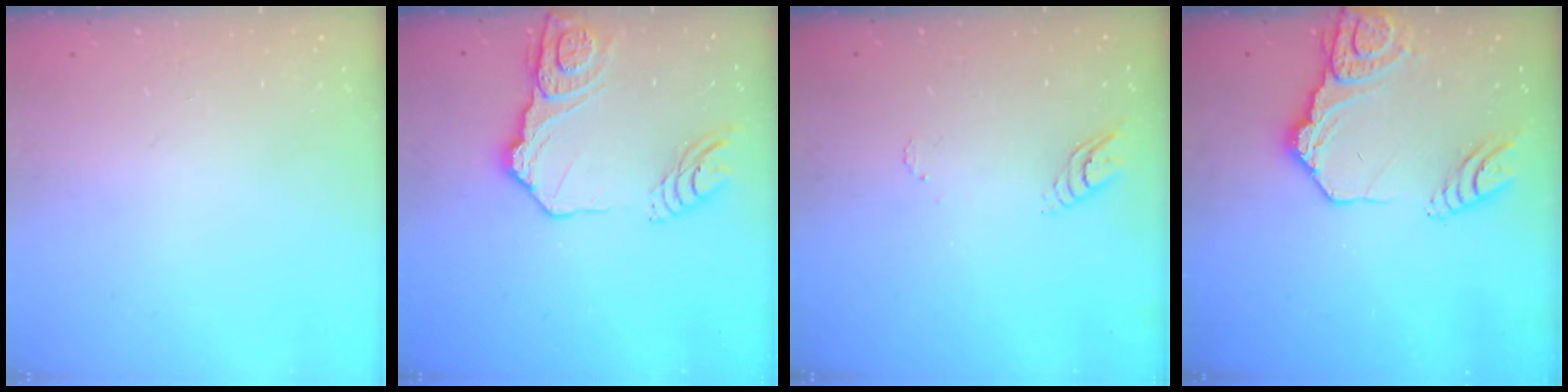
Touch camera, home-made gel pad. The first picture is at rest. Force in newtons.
{"total": 16.3, "press": 16.2, "slide": 2.0}
{"total": 3.7, "press": 3.6, "slide": 0.4}
{"total": 16.5, "press": 16.4, "slide": 1.9}